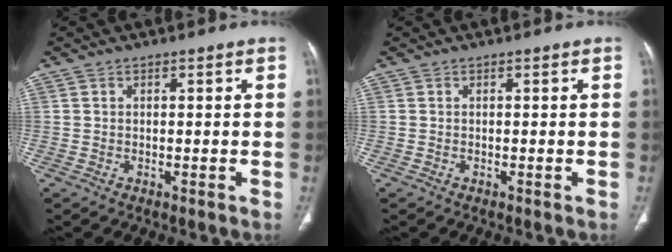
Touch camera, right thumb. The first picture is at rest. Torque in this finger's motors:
{"motor_torque": [-0.06, 0.31, 0.48, -0.37, 0.01]}